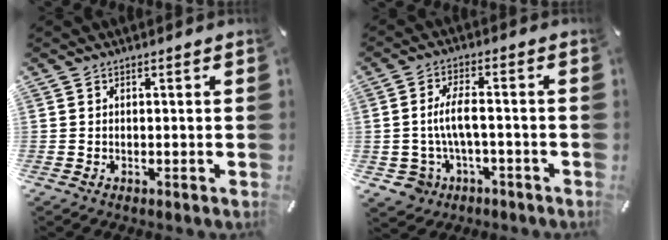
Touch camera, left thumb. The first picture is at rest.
{"total": 7.5, "force": [-1.0, 5.0, 5.5], "torque": [-0.128, 0.009, -0.022]}